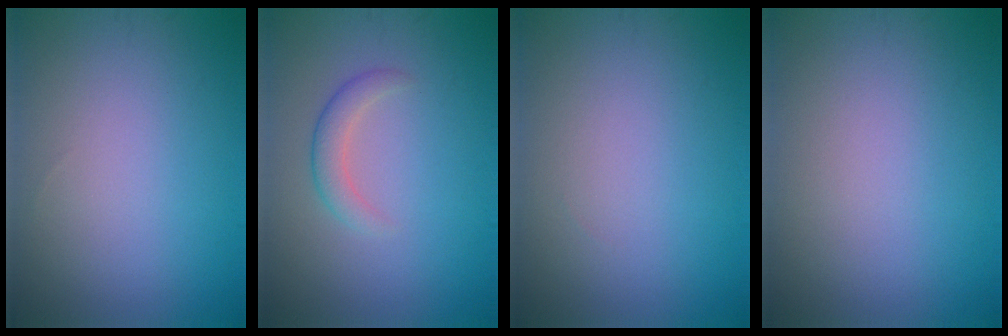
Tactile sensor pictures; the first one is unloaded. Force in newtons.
{"total": 2.0, "press": 2.0, "slide": 0.1}
{"total": 0.0}
{"total": 0.0}